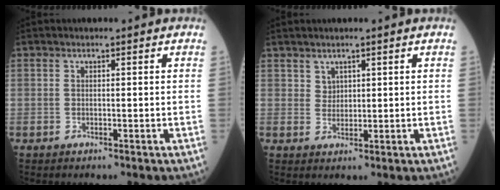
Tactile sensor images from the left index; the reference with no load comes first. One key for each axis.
{"total": 1.6, "fx": 1.2, "fy": 1.1, "fz": 0.3, "tx": -0.005, "ty": 0.003, "tz": 0.023}